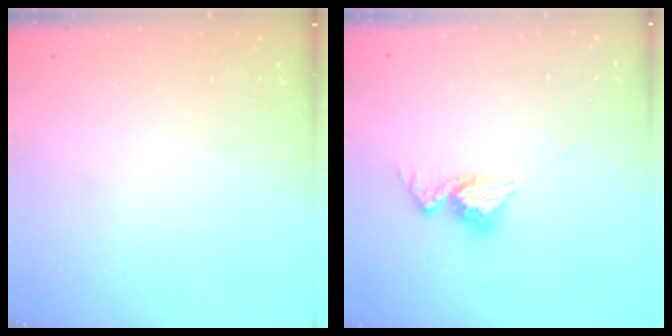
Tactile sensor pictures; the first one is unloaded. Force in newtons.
{"total": 12.4, "press": 12.3, "slide": 1.0}